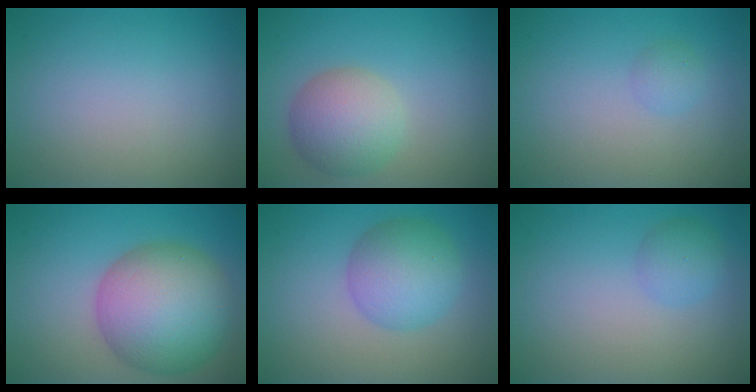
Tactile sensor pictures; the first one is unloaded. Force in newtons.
{"total": 5.0, "press": 5.0, "slide": 0.3}
{"total": 1.0, "press": 1.0, "slide": 0.0}
{"total": 10.5, "press": 10.5, "slide": 0.3}
{"total": 5.2, "press": 5.2, "slide": 0.2}
{"total": 2.0, "press": 2.0, "slide": 0.0}